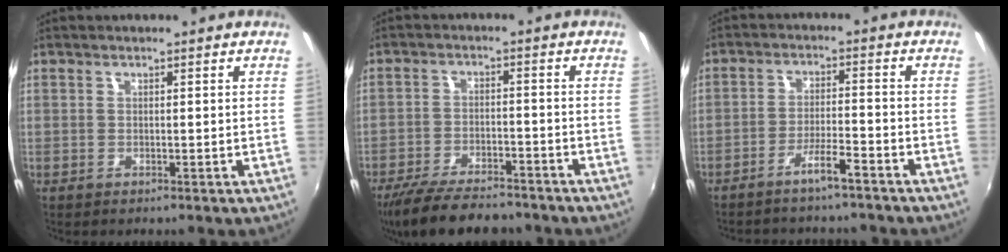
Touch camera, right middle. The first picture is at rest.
{"total": 14.5, "force": [-12.1, 4.1, 6.9], "torque": [-0.147, -0.022, -0.195]}
{"total": 4.7, "force": [-4.1, 0.3, 2.4], "torque": [-0.064, 0.006, -0.069]}